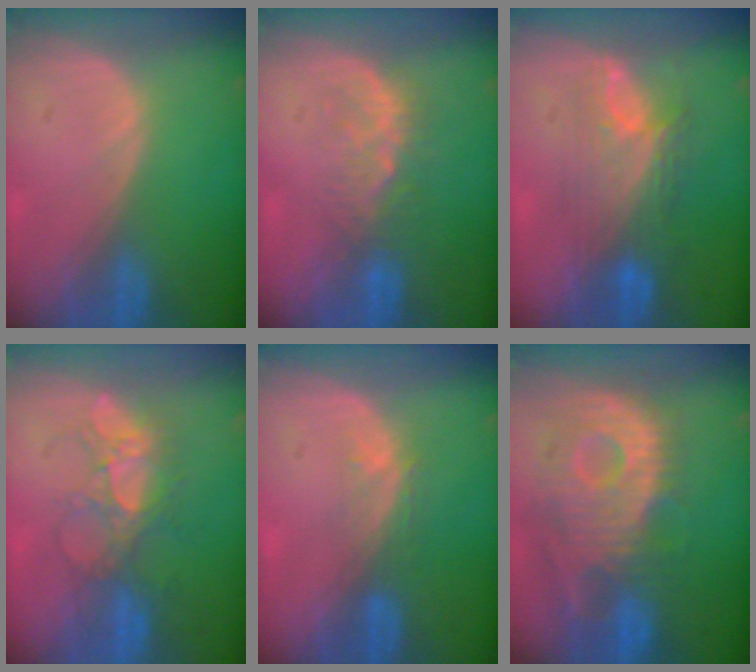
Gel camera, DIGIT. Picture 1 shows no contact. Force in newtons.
{"total": 4.8, "press": 4.3, "slide": 2.1}
{"total": 7.3, "press": 7.2, "slide": 1.3}
{"total": 6.4, "press": 6.2, "slide": 1.5}
{"total": 2.9, "press": 2.4, "slide": 1.7}
{"total": 12.3, "press": 10.9, "slide": 5.6}